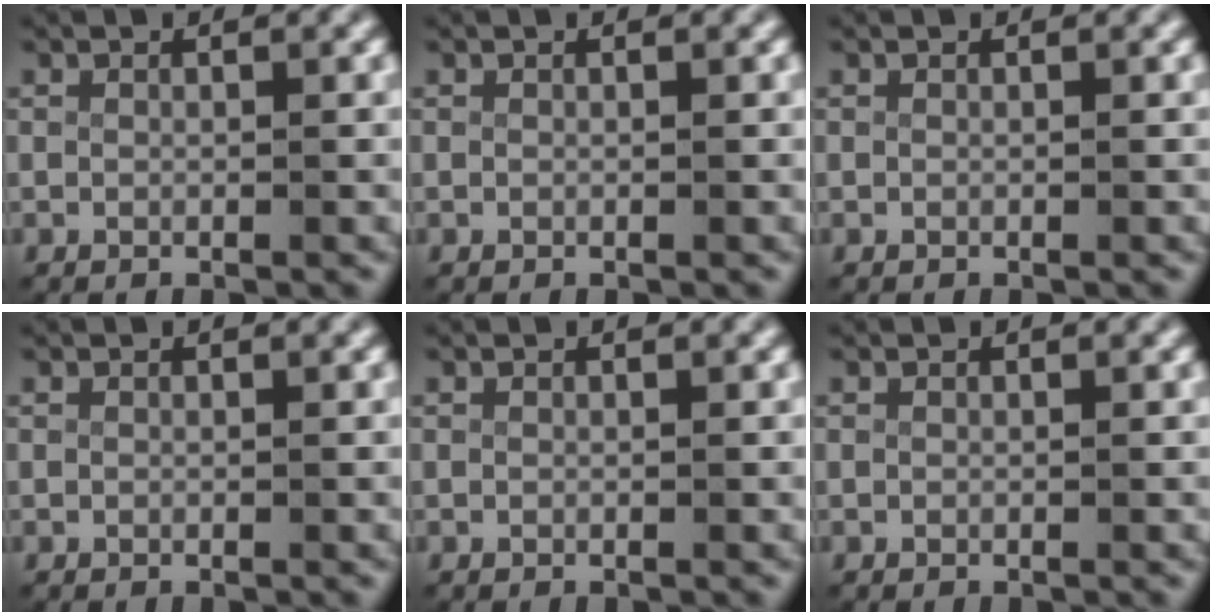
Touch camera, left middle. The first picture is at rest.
{"total": 0.0}
{"total": 0.0}
{"total": 0.0}
{"total": 0.0}
{"total": 0.0}